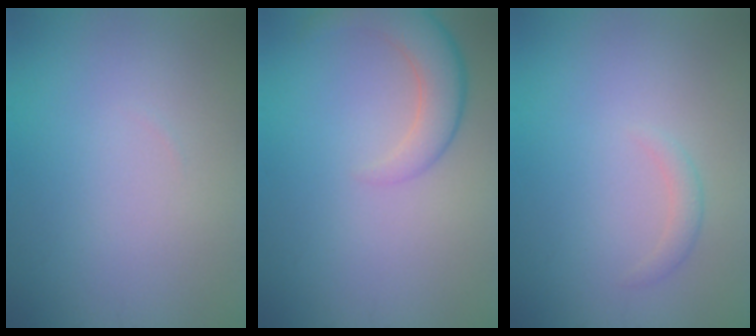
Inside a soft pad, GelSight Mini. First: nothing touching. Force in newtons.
{"total": 4.0, "press": 4.0, "slide": 0.2}
{"total": 1.1, "press": 1.1, "slide": 0.0}